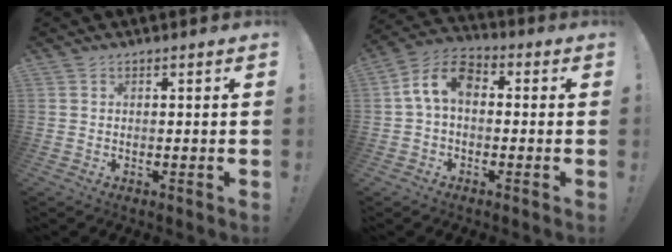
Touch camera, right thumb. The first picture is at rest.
{"total": 9.4, "force": [1.0, 5.9, 7.3], "torque": [-0.137, 0.011, 0.025]}